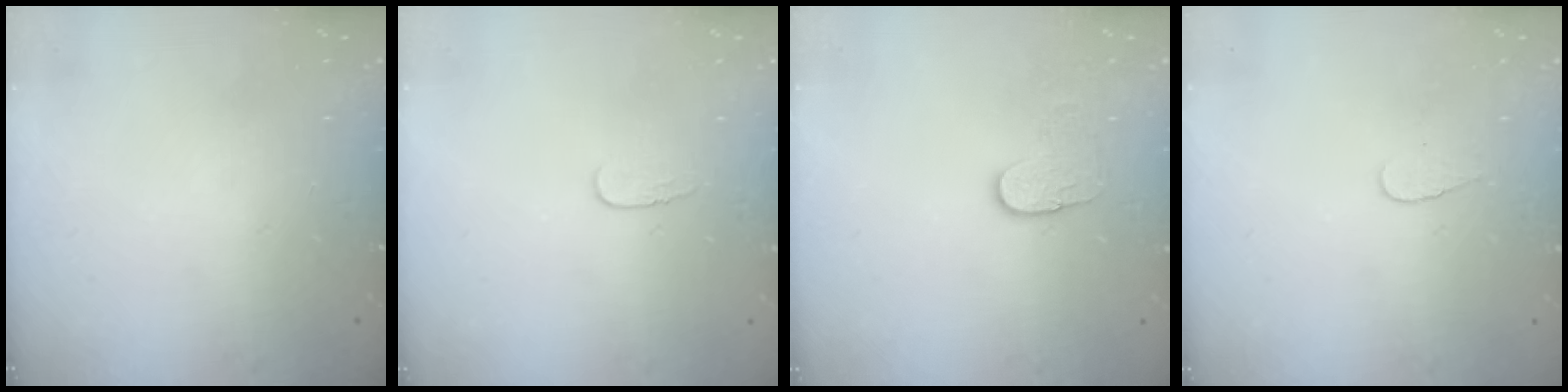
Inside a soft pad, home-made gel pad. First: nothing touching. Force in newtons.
{"total": 3.7, "press": 3.7, "slide": 0.4}
{"total": 4.9, "press": 4.8, "slide": 0.5}
{"total": 3.7, "press": 3.7, "slide": 0.4}